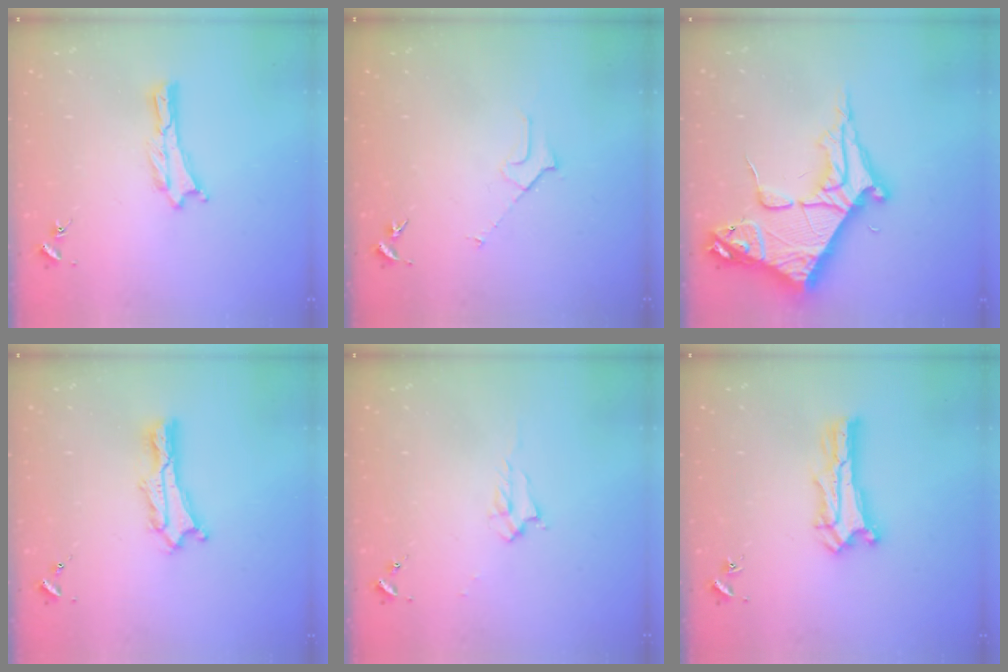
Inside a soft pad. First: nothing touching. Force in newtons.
{"total": 2.3, "press": 2.3, "slide": 0.2}
{"total": 10.6, "press": 10.5, "slide": 1.3}
{"total": 2.2, "press": 2.2, "slide": 0.3}
{"total": 1.7, "press": 1.6, "slide": 0.2}
{"total": 1.5, "press": 1.5, "slide": 0.2}